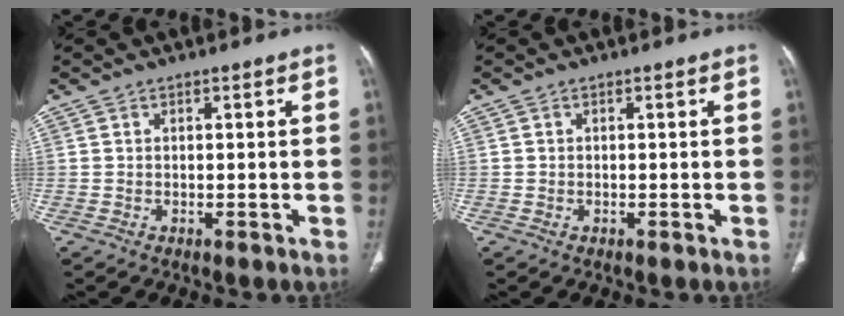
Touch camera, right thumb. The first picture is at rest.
{"total": 0.0}